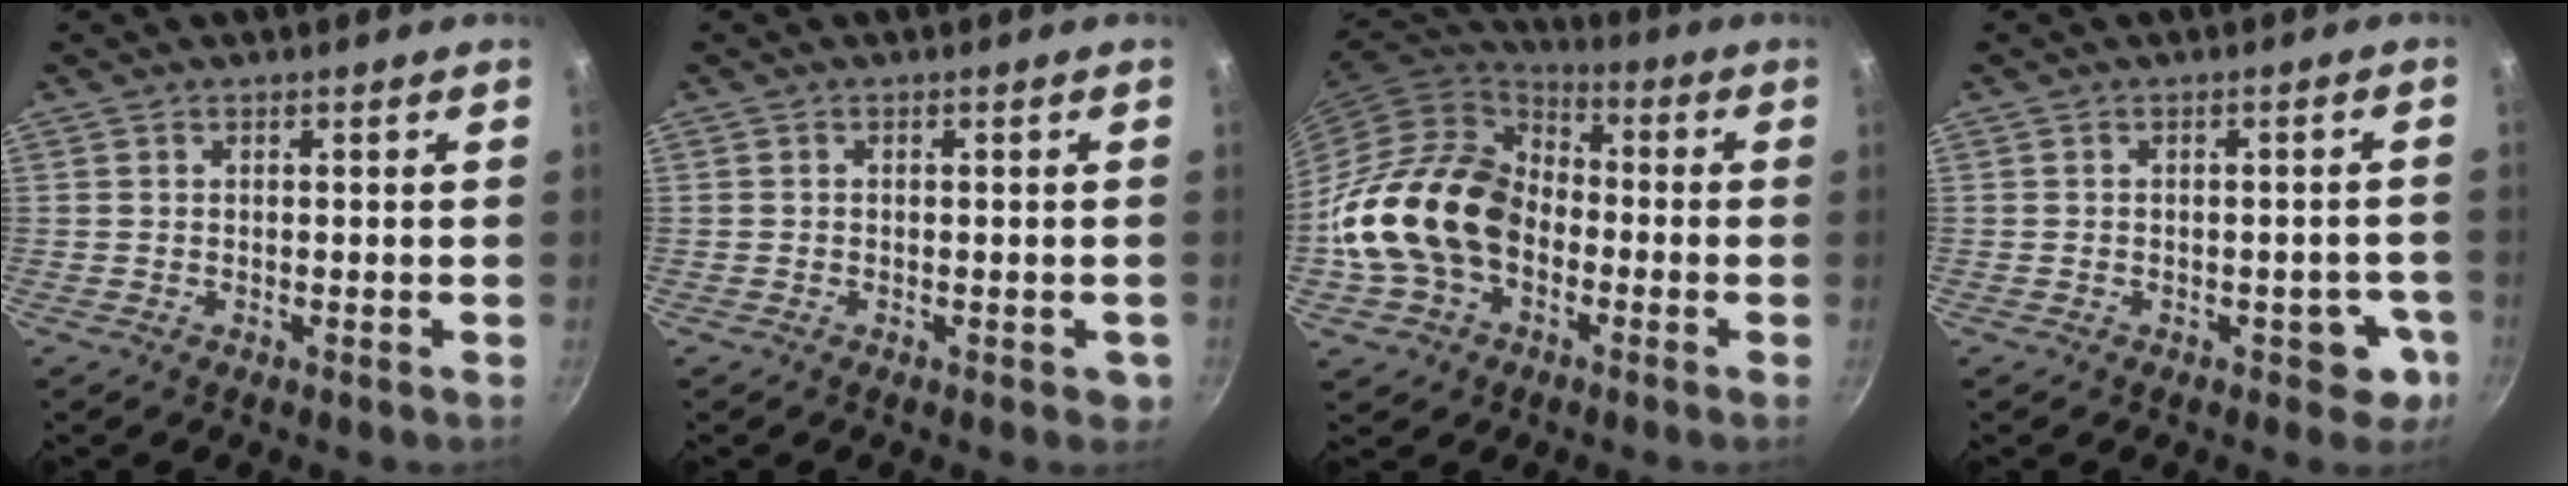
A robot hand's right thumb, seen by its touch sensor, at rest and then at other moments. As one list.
[{"total": 2.2, "force": [-0.7, 1.3, 1.5], "torque": [-0.013, 0.002, -0.009]}, {"total": 19.7, "force": [-3.8, 14.6, 12.7], "torque": [-0.208, 0.047, -0.083]}, {"total": 4.7, "force": [-1.9, 3.0, 3.0], "torque": [-0.005, 0.019, -0.015]}]